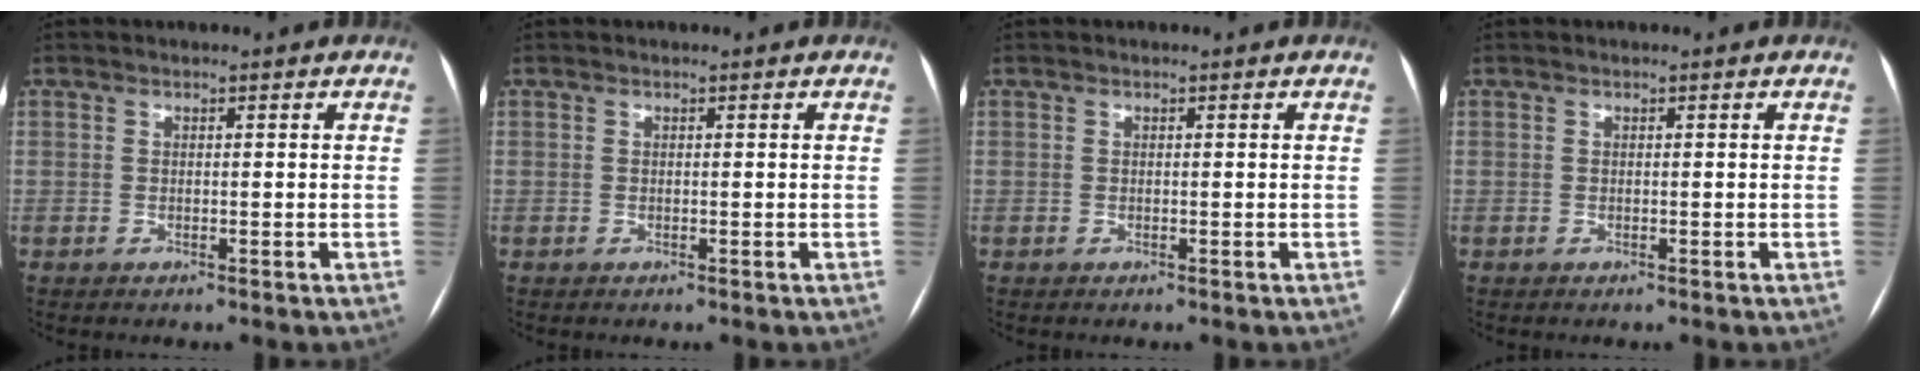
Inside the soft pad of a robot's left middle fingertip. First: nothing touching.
{"total": 0.0}
{"total": 0.0}
{"total": 0.0}